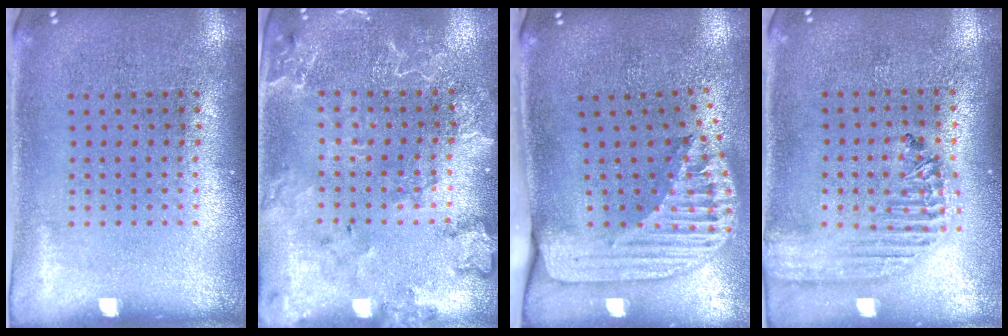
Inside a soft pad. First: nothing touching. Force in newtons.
{"total": 2.2, "press": 2.1, "slide": 0.5}
{"total": 2.5, "press": 1.8, "slide": 1.8}
{"total": 1.8, "press": 1.6, "slide": 0.7}